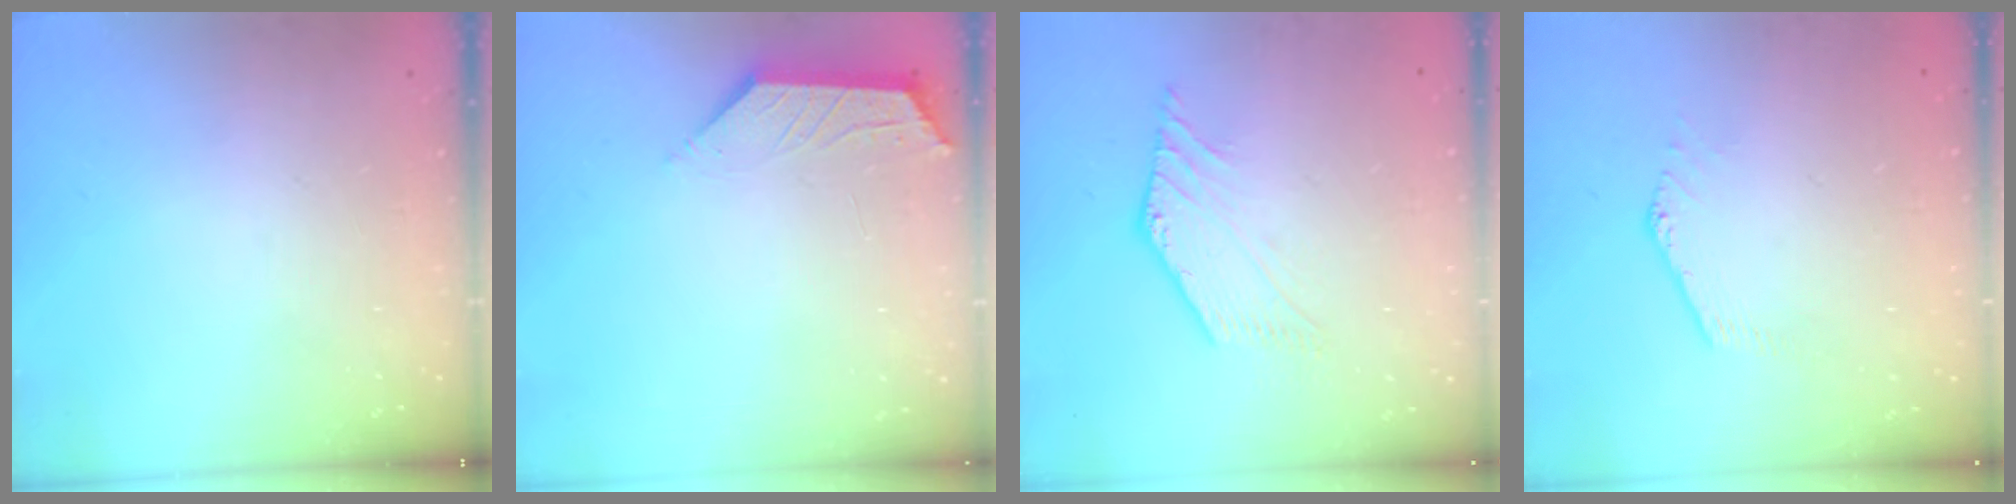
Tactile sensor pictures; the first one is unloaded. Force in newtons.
{"total": 2.3, "press": 2.3, "slide": 0.4}
{"total": 3.5, "press": 3.5, "slide": 0.5}
{"total": 0.7, "press": 0.6, "slide": 0.2}